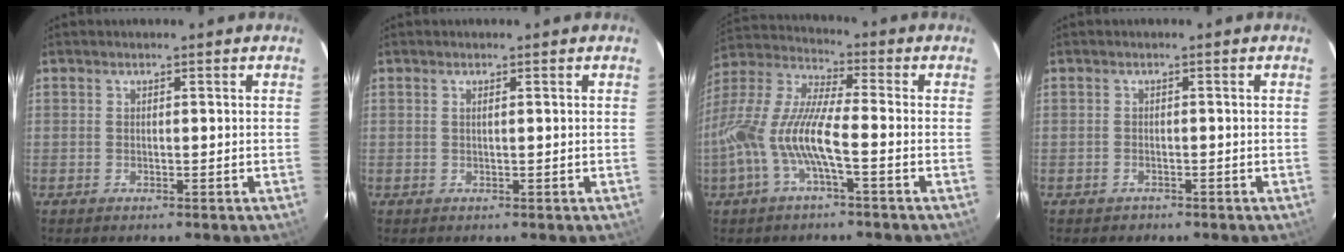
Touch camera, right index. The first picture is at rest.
{"total": 0.5, "force": [0.2, -0.1, 0.5], "torque": [-0.010, 0.003, 0.002]}
{"total": 14.0, "force": [-4.2, 2.6, 13.1], "torque": [-0.272, -0.001, -0.086]}
{"total": 1.5, "force": [-1.0, 1.1, 0.1], "torque": [-0.005, 0.004, -0.013]}